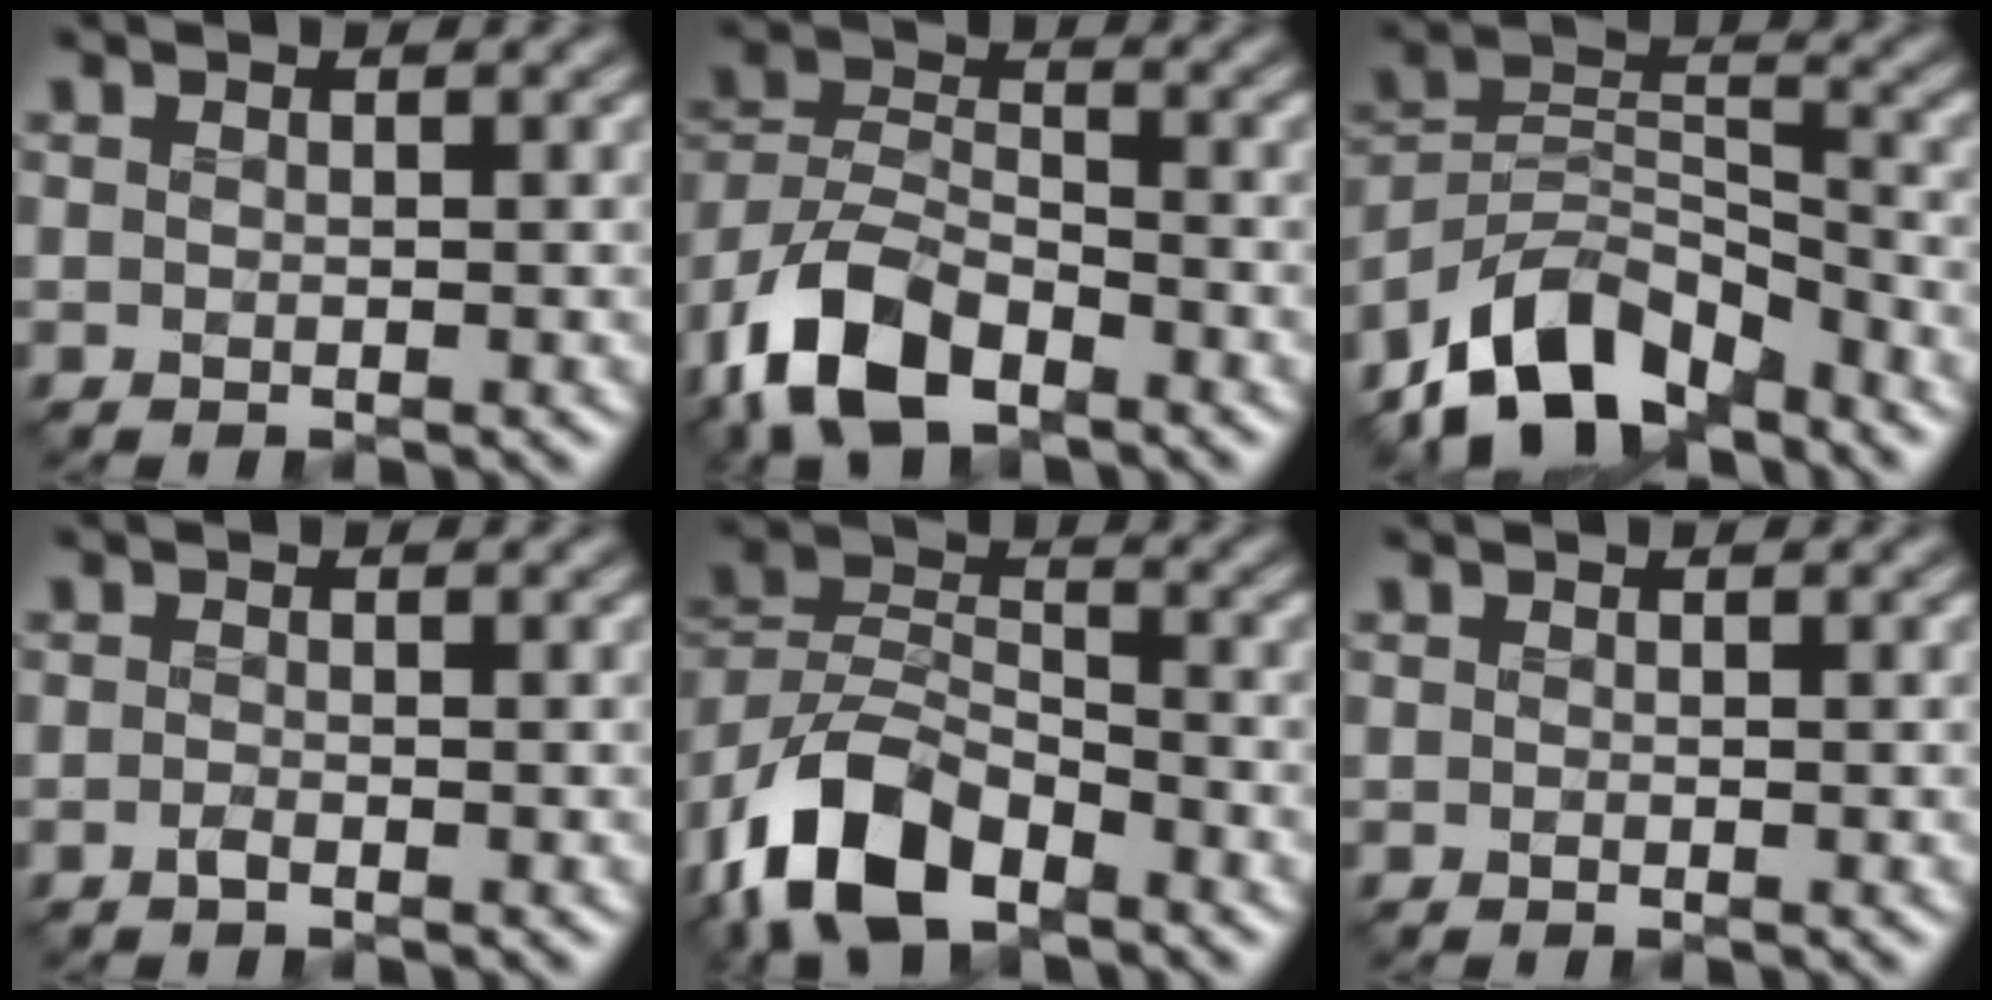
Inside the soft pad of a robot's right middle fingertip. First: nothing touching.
{"total": 8.5, "force": [-6.4, 3.7, 4.3], "torque": [-0.102, 0.005, -0.117]}
{"total": 8.8, "force": [-7.6, 3.3, 3.1], "torque": [-0.054, 0.004, -0.136]}
{"total": 1.4, "force": [-1.3, -0.5, -0.3], "torque": [-0.007, 0.002, -0.010]}
{"total": 9.5, "force": [-7.1, 4.2, 4.7], "torque": [-0.108, 0.004, -0.132]}
{"total": 0.8, "force": [-0.5, -0.5, -0.5], "torque": [-0.003, 0.002, 0.000]}